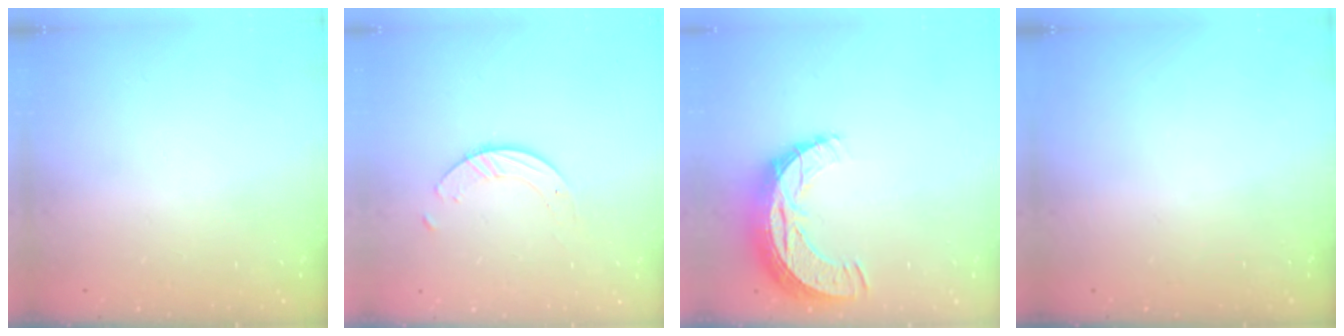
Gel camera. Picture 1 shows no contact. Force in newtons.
{"total": 3.8, "press": 3.8, "slide": 0.4}
{"total": 10.9, "press": 10.9, "slide": 0.7}
{"total": 0.0}